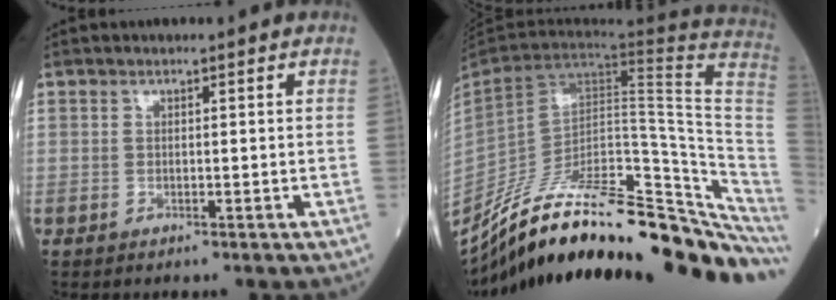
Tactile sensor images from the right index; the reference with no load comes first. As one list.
[{"total": 32.6, "force": [-25.4, 5.2, 19.7], "torque": [-0.214, -0.013, -0.370]}]